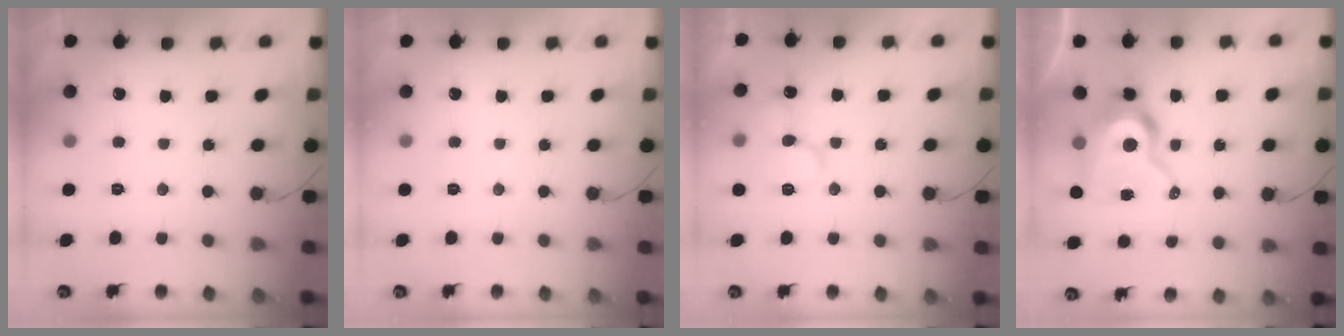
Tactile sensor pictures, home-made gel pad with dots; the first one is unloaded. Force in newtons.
{"total": 0.0}
{"total": 11.5, "press": 11.4, "slide": 1.4}
{"total": 13.8, "press": 13.7, "slide": 1.1}